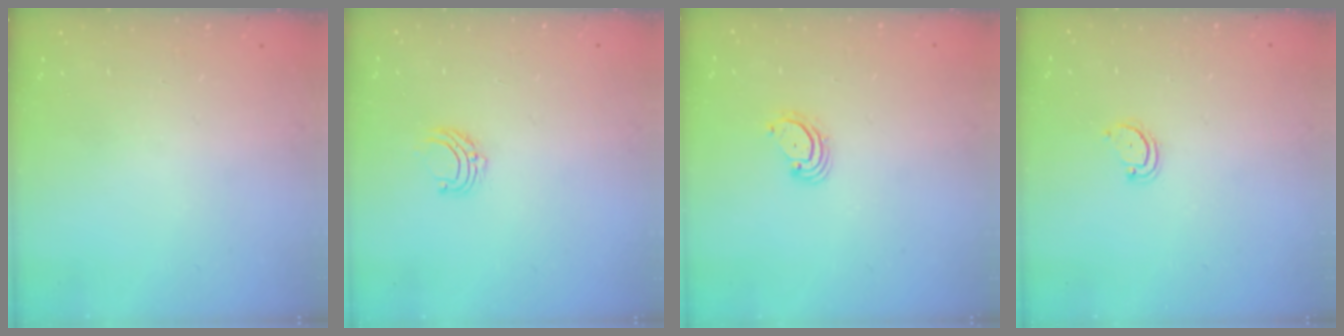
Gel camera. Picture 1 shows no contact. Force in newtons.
{"total": 5.3, "press": 5.3, "slide": 0.5}
{"total": 3.1, "press": 3.1, "slide": 0.3}
{"total": 3.3, "press": 3.3, "slide": 0.5}